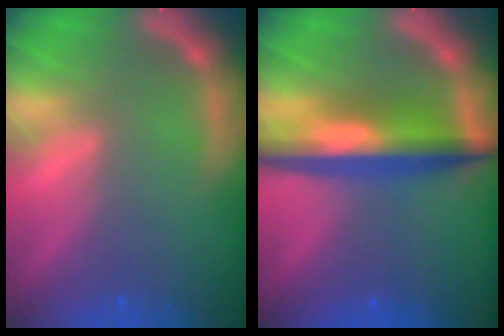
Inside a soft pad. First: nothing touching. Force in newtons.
{"total": 7.1}